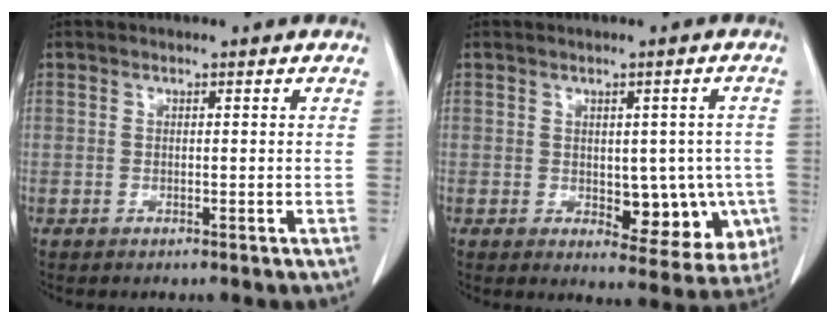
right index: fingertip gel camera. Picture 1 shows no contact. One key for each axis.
{"total": 9.6, "fx": -1.6, "fy": 4.9, "fz": 8.0, "tx": -0.077, "ty": 0.006, "tz": -0.007}